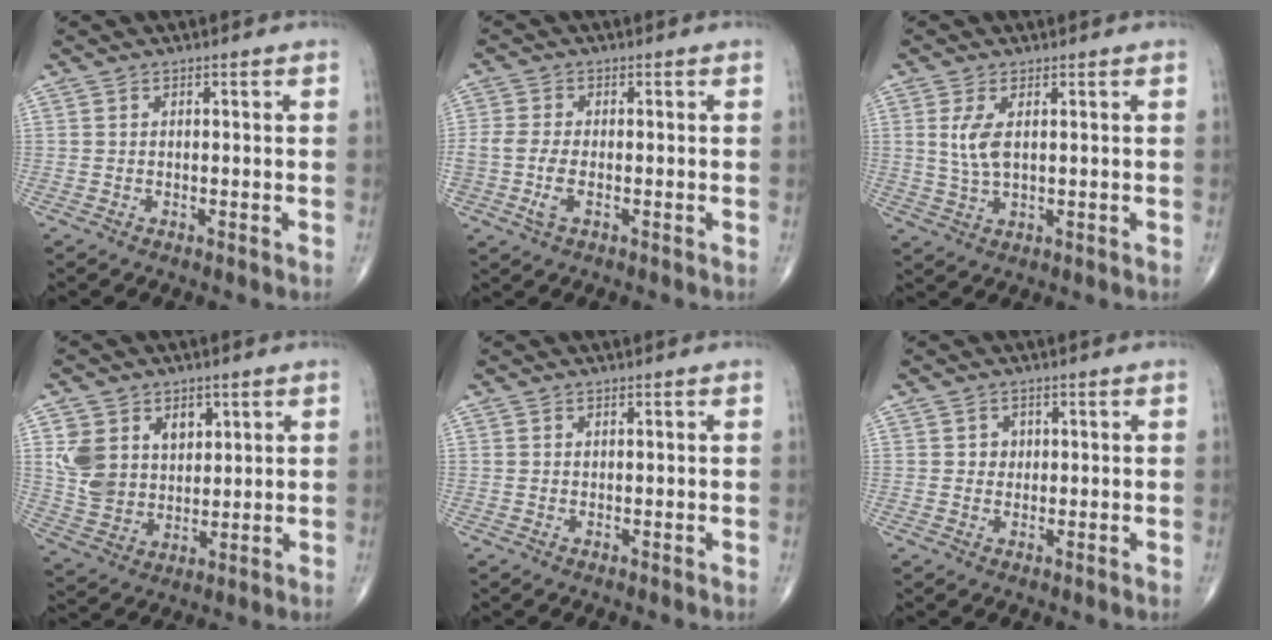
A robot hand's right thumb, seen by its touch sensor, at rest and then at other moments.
{"total": 4.9, "force": [-1.5, 2.4, 4.0], "torque": [-0.100, 0.005, -0.030]}
{"total": 4.9, "force": [1.1, 2.2, 4.3], "torque": [-0.096, -0.005, 0.026]}
{"total": 11.5, "force": [3.7, 9.1, 6.1], "torque": [-0.081, -0.016, 0.082]}
{"total": 0.0}
{"total": 1.8, "force": [0.3, 1.7, 0.6], "torque": [0.003, 0.001, 0.003]}